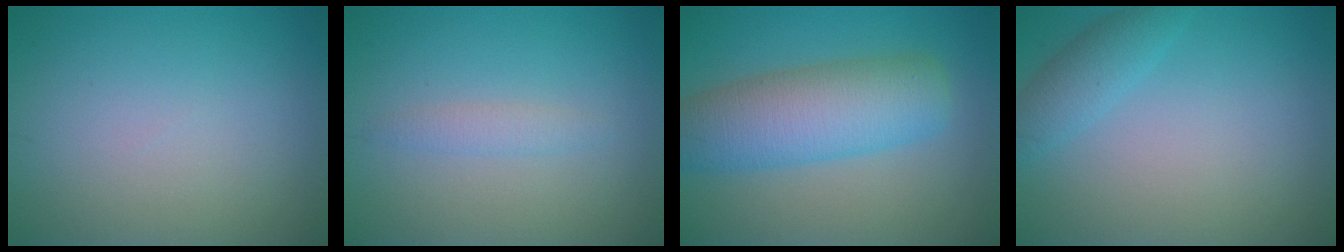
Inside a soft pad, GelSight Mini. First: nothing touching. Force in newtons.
{"total": 1.3, "press": 1.3, "slide": 0.2}
{"total": 7.5, "press": 7.4, "slide": 0.5}
{"total": 2.4, "press": 2.4, "slide": 0.1}